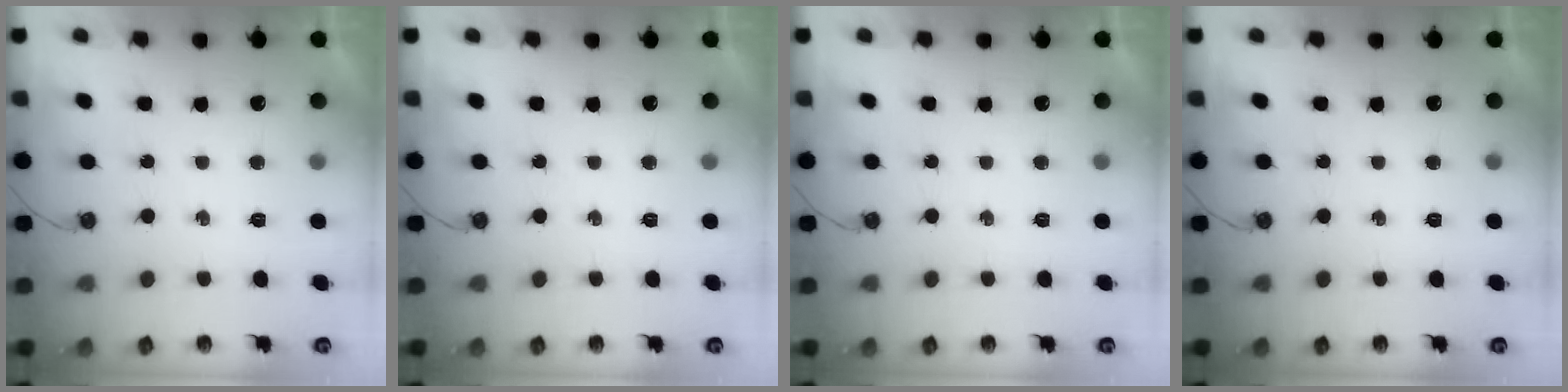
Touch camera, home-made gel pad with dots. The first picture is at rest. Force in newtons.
{"total": 0.0}
{"total": 0.0}
{"total": 0.0}